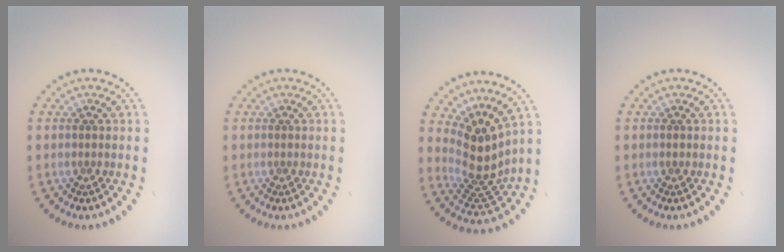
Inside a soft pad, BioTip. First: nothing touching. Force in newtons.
{"total": 0.0}
{"total": 4.3, "press": 3.0, "slide": 3.0}
{"total": 0.5, "press": 0.4, "slide": 0.3}